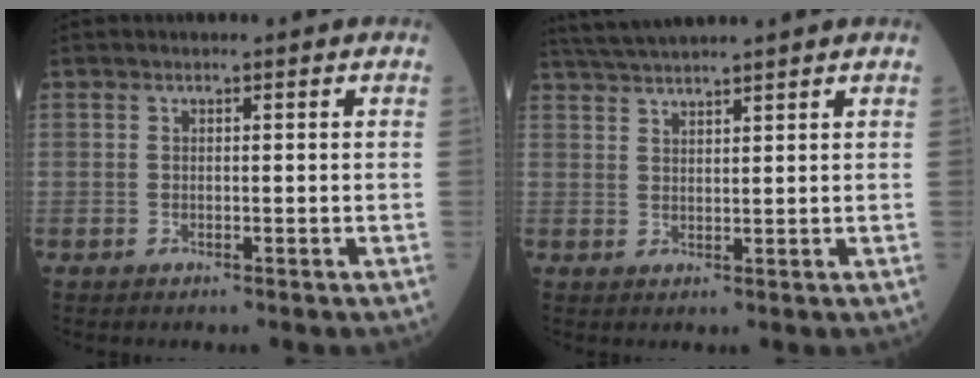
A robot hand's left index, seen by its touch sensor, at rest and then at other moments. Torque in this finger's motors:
{"motor_torque": [0.29, -0.57, 0.23, 0.13]}